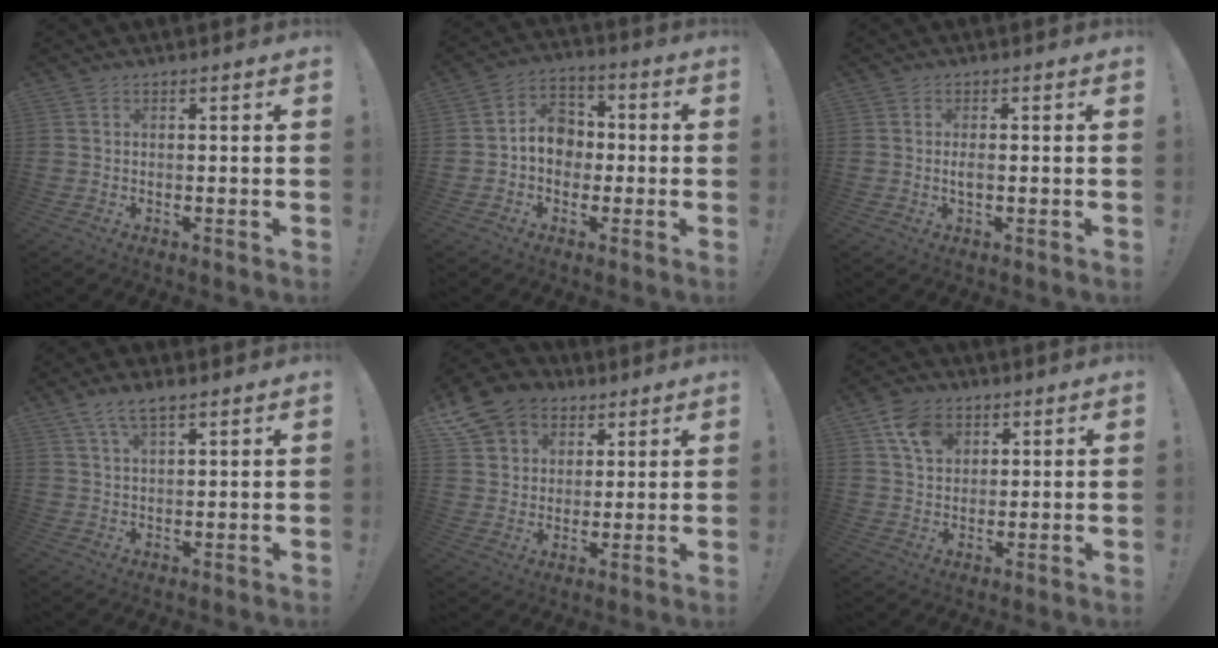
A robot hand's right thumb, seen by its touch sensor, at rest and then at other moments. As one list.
[{"total": 9.7, "force": [-0.8, 8.2, 5.1], "torque": [-0.074, 0.019, -0.008]}, {"total": 1.9, "force": [-0.5, 0.7, 1.7], "torque": [-0.031, 0.002, -0.010]}, {"total": 5.3, "force": [3.5, 1.7, 3.5], "torque": [-0.058, -0.014, 0.063]}, {"total": 13.0, "force": [7.4, 9.8, 4.2], "torque": [-0.068, -0.043, 0.147]}, {"total": 8.8, "force": [4.3, 6.4, 4.3], "torque": [-0.072, -0.008, 0.085]}]